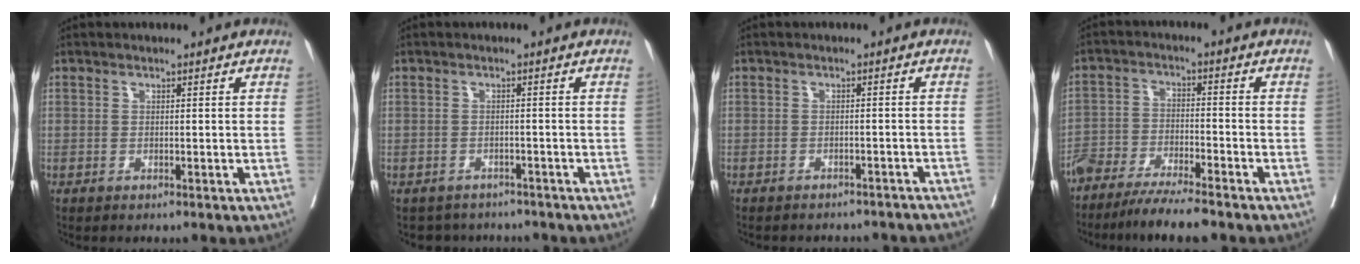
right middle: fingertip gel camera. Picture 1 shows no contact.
{"total": 5.2, "force": [-4.7, 2.2, 0.0], "torque": [0.004, 0.007, -0.056]}
{"total": 12.4, "force": [-11.2, 3.7, 3.8], "torque": [-0.059, 0.003, -0.114]}
{"total": 8.7, "force": [-7.4, 0.8, 4.4], "torque": [-0.069, -0.020, -0.128]}